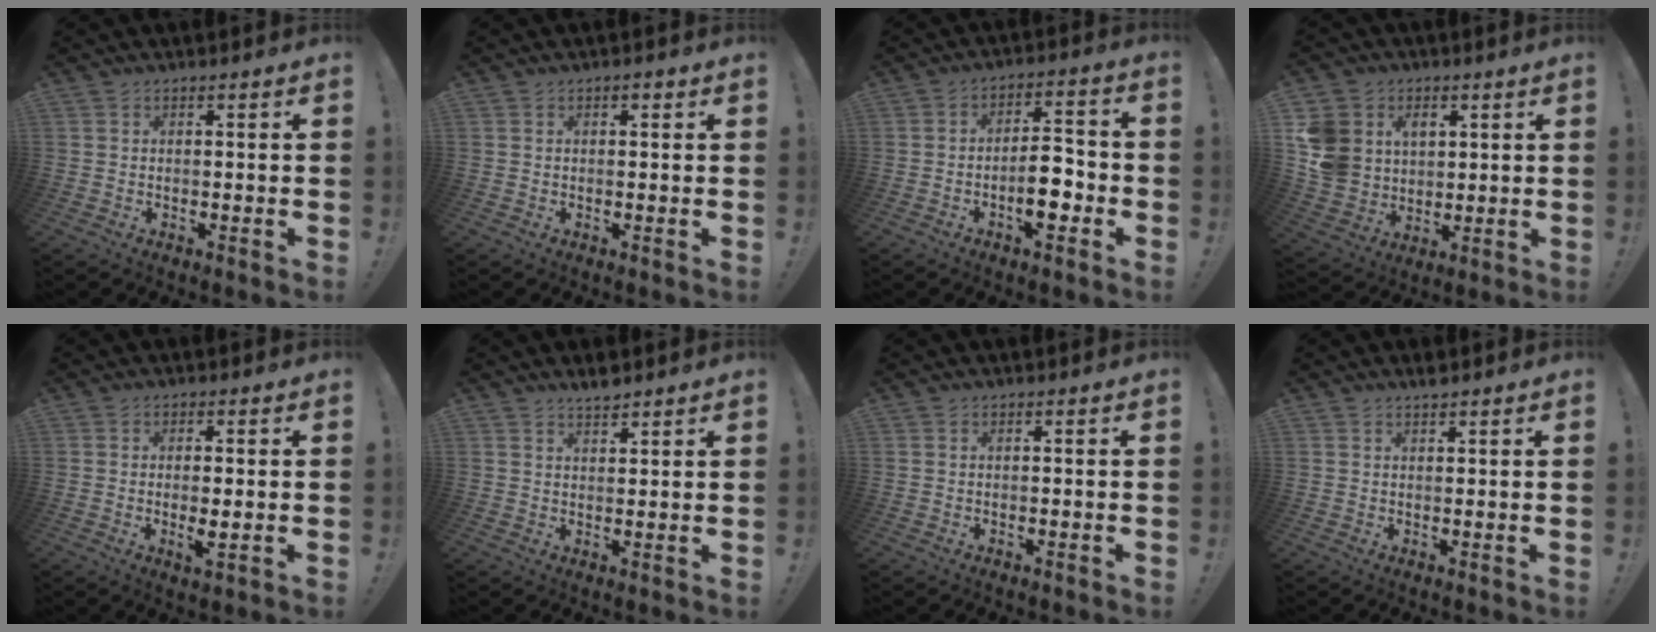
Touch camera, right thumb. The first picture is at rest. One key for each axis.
{"total": 1.0, "fx": 0.3, "fy": 0.7, "fz": 0.7, "tx": -0.007, "ty": 0.000, "tz": 0.003}
{"total": 10.3, "fx": -3.6, "fy": 4.2, "fz": 8.7, "tx": -0.147, "ty": 0.017, "tz": -0.063}
{"total": 12.3, "fx": 4.2, "fy": 10.7, "fz": 4.4, "tx": -0.090, "ty": -0.027, "tz": 0.086}
{"total": 4.0, "fx": -0.6, "fy": 0.9, "fz": 3.9, "tx": -0.064, "ty": -0.004, "tz": -0.006}
{"total": 3.0, "fx": 2.8, "fy": 0.4, "fz": 1.1, "tx": -0.015, "ty": -0.018, "tz": 0.049}
{"total": 0.0}
{"total": 1.5, "fx": 1.4, "fy": -0.1, "fz": 0.6, "tx": -0.009, "ty": -0.005, "tz": 0.025}